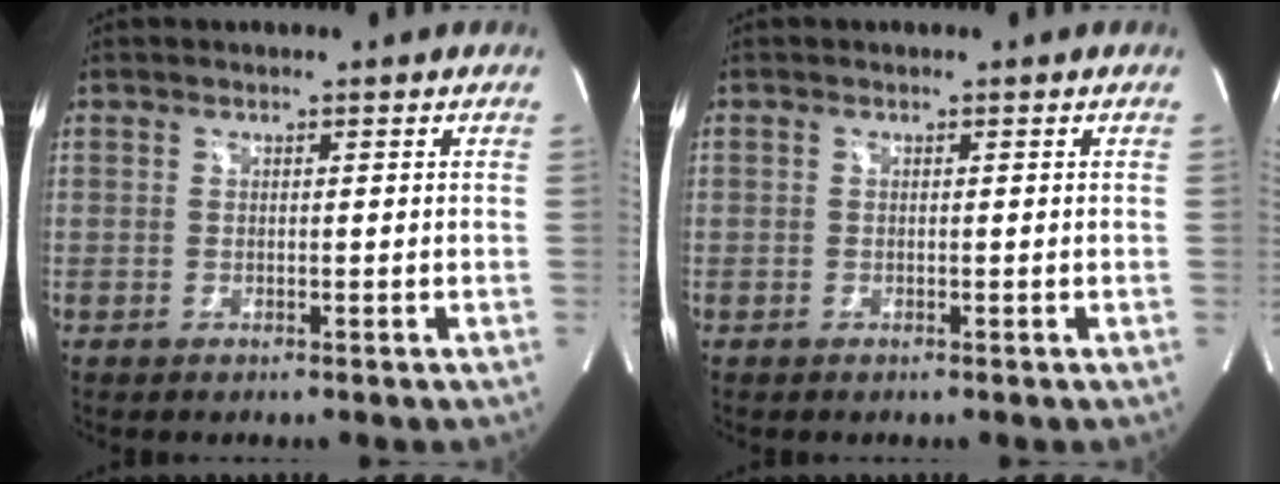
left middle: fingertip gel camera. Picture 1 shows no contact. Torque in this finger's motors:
{"motor_torque": [0.00, 0.00, 0.00, 0.00]}